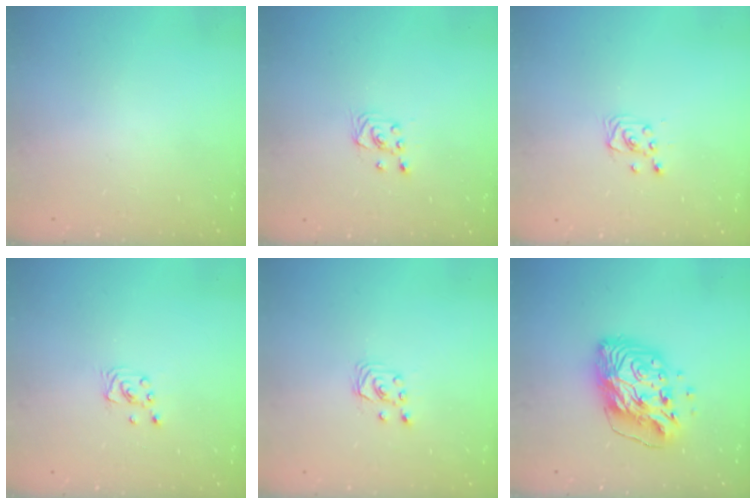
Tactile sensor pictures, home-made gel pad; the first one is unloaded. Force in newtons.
{"total": 3.0, "press": 2.8, "slide": 1.1}
{"total": 2.9, "press": 2.9, "slide": 0.4}
{"total": 2.3, "press": 2.3, "slide": 0.2}
{"total": 2.6, "press": 2.6, "slide": 0.3}
{"total": 14.8, "press": 14.7, "slide": 1.7}